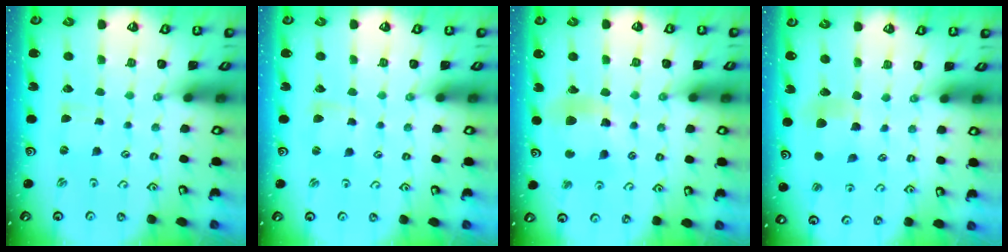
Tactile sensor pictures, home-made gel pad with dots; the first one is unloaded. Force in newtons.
{"total": 2.5, "press": 2.5, "slide": 0.3}
{"total": 12.0, "press": 11.9, "slide": 1.5}
{"total": 6.3, "press": 6.2, "slide": 0.6}